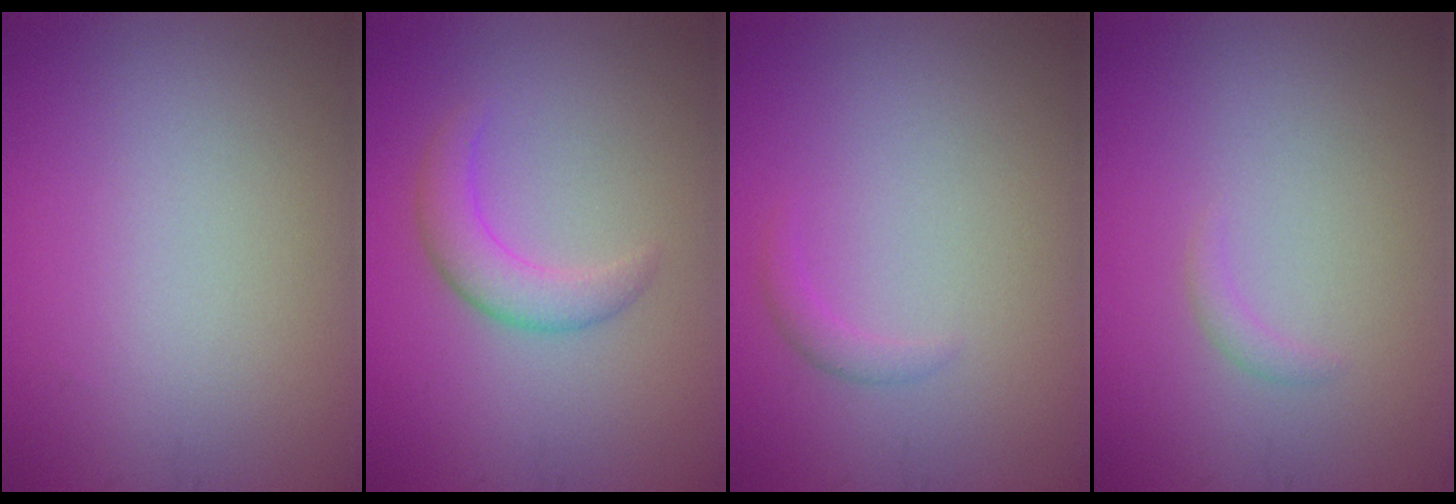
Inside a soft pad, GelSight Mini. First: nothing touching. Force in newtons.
{"total": 2.9, "press": 2.9, "slide": 0.2}
{"total": 1.0, "press": 1.0, "slide": 0.0}
{"total": 0.8, "press": 0.8, "slide": 0.1}